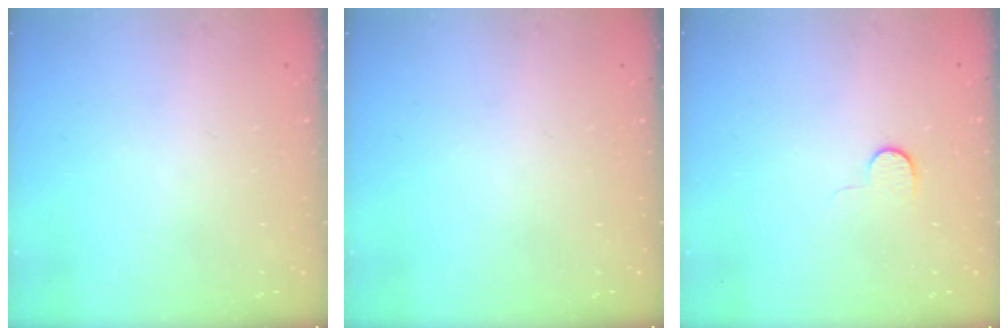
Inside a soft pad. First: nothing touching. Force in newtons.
{"total": 0.0}
{"total": 4.6, "press": 4.6, "slide": 0.5}